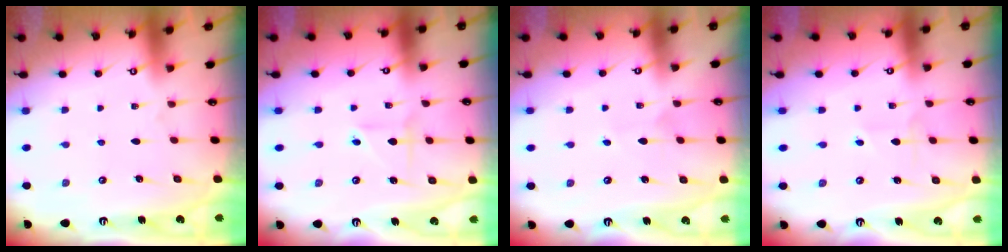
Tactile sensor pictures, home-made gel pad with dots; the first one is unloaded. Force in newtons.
{"total": 2.4, "press": 2.2, "slide": 1.0}
{"total": 2.9, "press": 2.9, "slide": 0.4}
{"total": 2.8, "press": 2.8, "slide": 0.3}